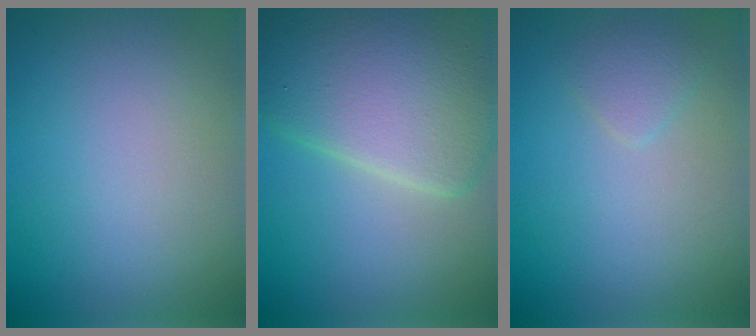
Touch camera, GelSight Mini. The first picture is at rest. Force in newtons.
{"total": 10.1, "press": 10.1, "slide": 0.5}
{"total": 1.3, "press": 1.3, "slide": 0.1}